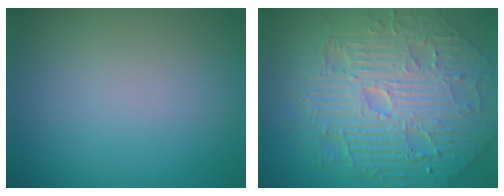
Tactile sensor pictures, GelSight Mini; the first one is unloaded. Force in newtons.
{"total": 11.8, "press": 7.7, "slide": 9.0}